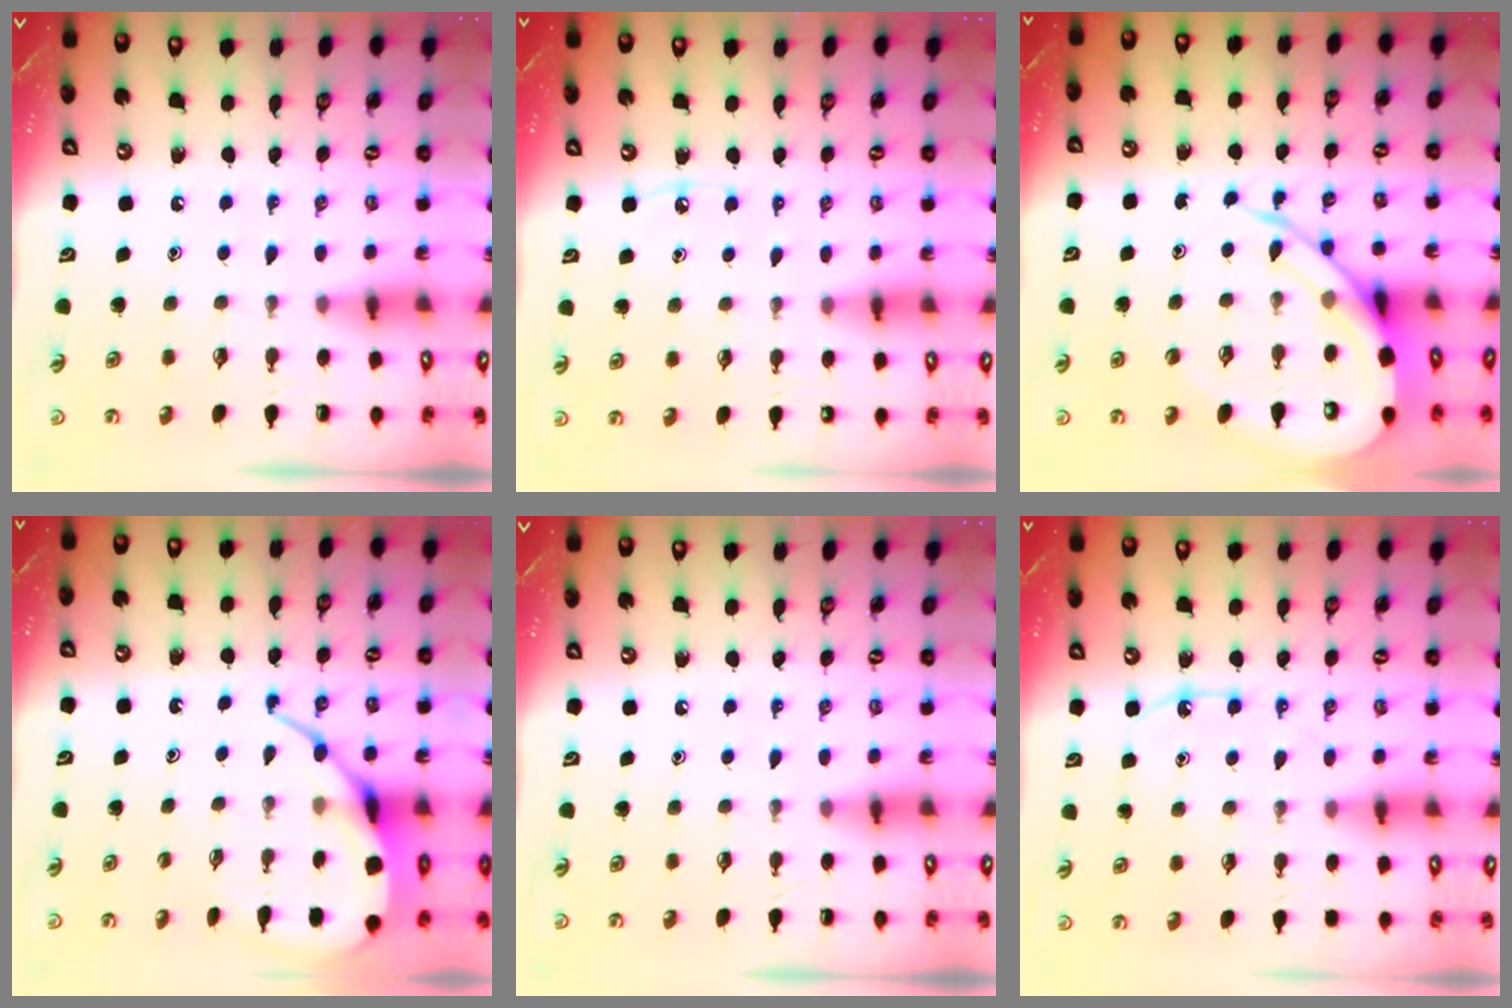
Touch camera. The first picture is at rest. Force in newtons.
{"total": 4.4, "press": 4.3, "slide": 0.6}
{"total": 13.1, "press": 13.1, "slide": 1.2}
{"total": 10.4, "press": 10.3, "slide": 1.1}
{"total": 0.0}
{"total": 8.2, "press": 8.1, "slide": 0.9}